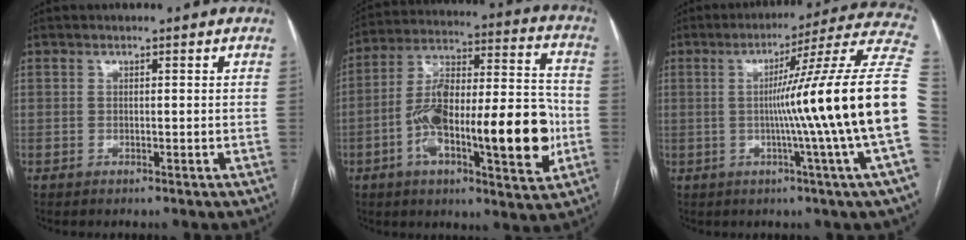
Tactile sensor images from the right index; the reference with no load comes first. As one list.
[{"total": 22.5, "force": [-5.5, 5.3, 21.1], "torque": [-0.323, 0.021, -0.081]}, {"total": 21.7, "force": [-1.8, -3.5, 21.3], "torque": [-0.228, 0.008, -0.045]}]